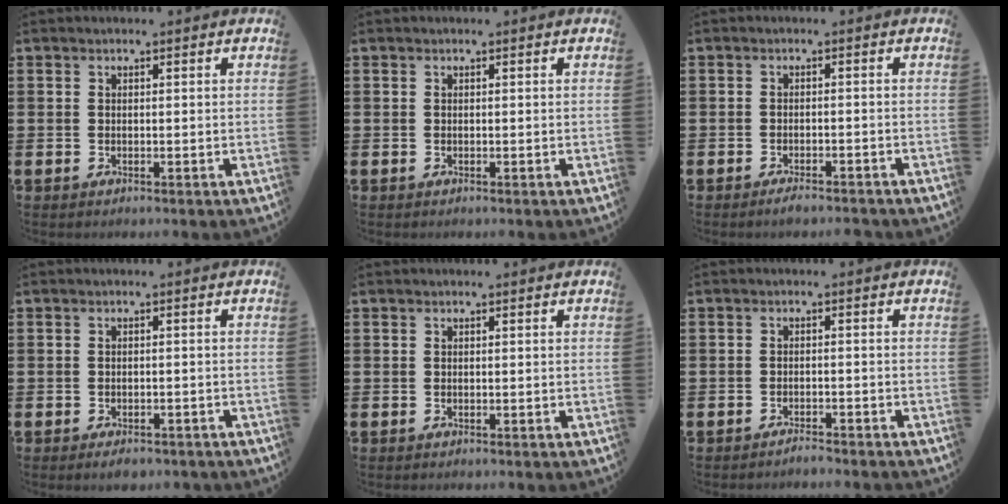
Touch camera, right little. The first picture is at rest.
{"total": 0.0}
{"total": 1.7, "force": [-1.5, 0.2, 0.9], "torque": [-0.015, 0.002, -0.030]}
{"total": 1.3, "force": [-1.2, 0.3, 0.5], "torque": [-0.013, 0.000, -0.023]}
{"total": 0.0}
{"total": 1.4, "force": [-1.4, 0.0, 0.2], "torque": [-0.006, 0.000, -0.028]}